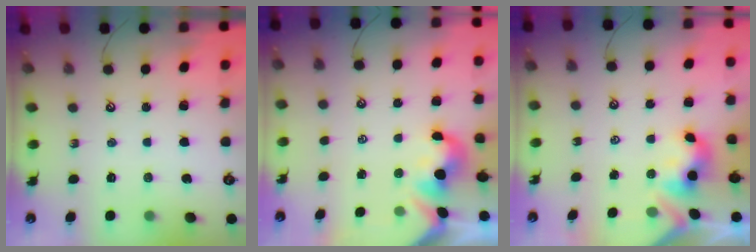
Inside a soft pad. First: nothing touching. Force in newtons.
{"total": 0.0}
{"total": 3.4, "press": 3.4, "slide": 0.4}